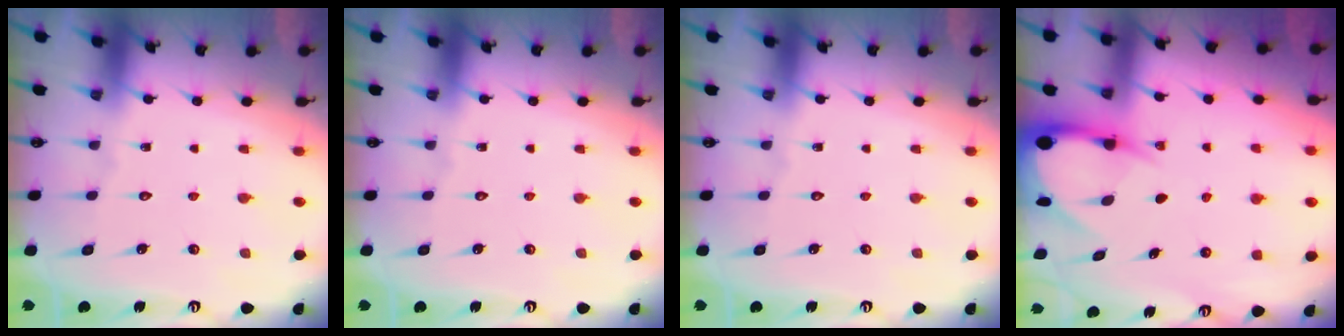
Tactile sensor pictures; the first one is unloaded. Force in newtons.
{"total": 0.0}
{"total": 0.0}
{"total": 5.8, "press": 5.8, "slide": 0.7}